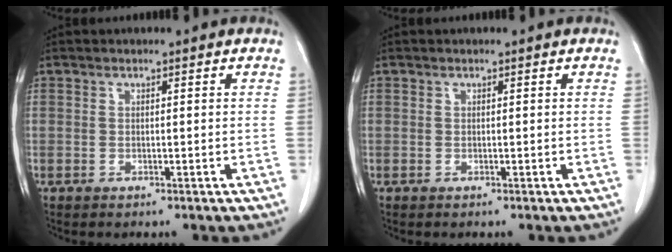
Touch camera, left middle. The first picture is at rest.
{"total": 0.0}